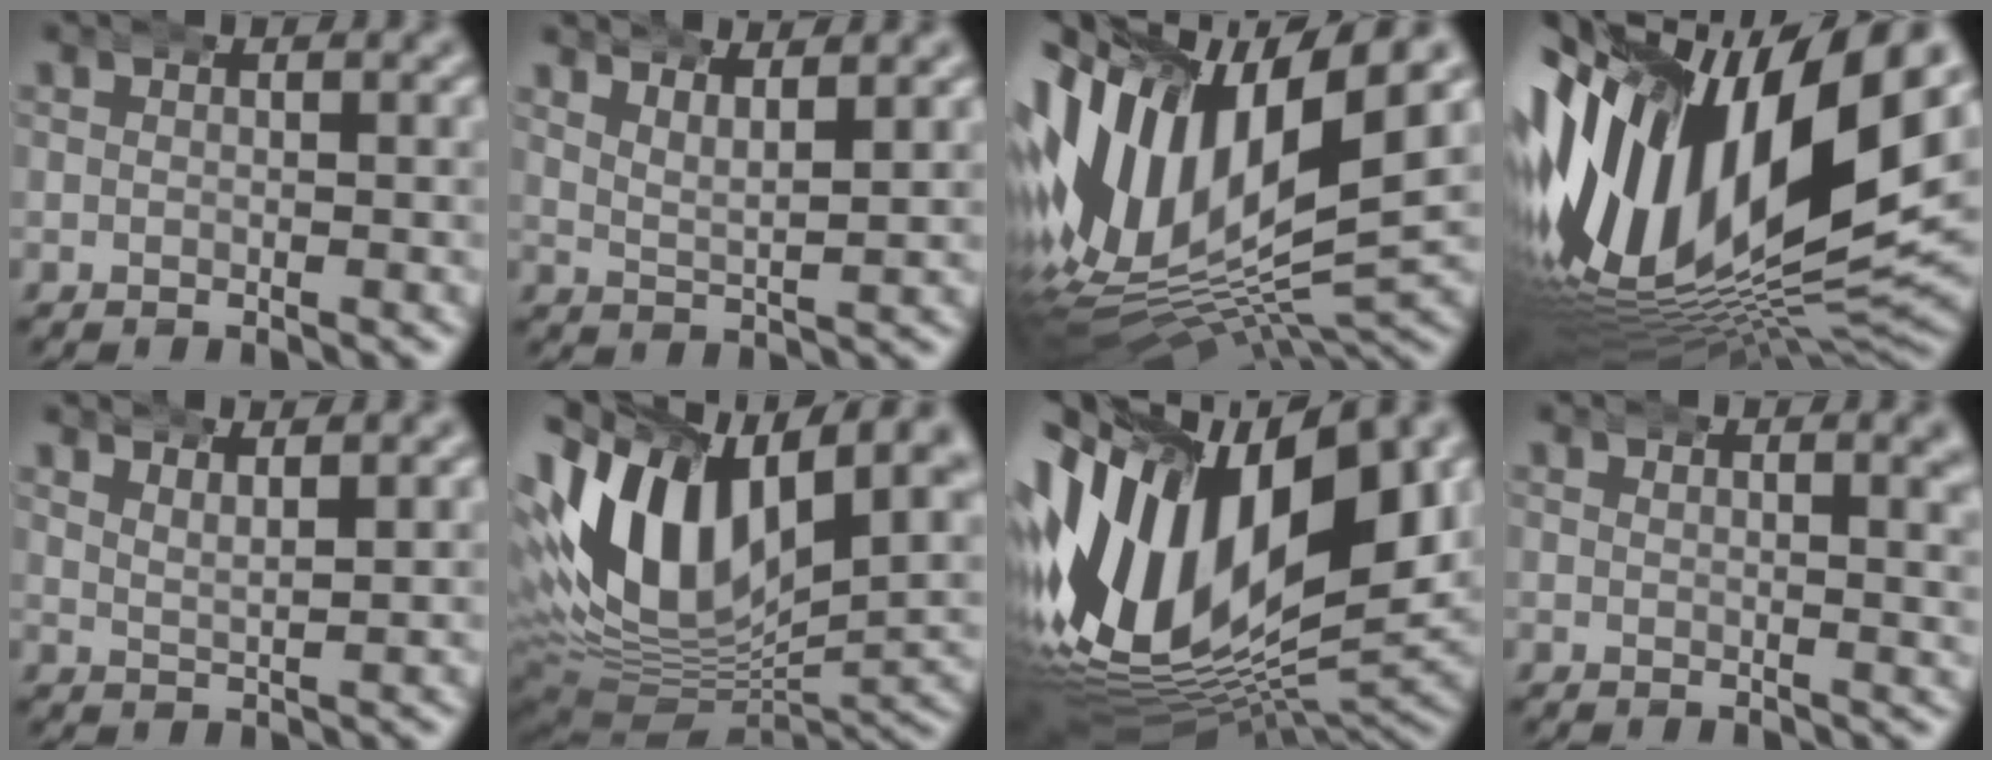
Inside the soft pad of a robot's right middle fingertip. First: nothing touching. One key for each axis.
{"total": 3.1, "fx": 2.9, "fy": 0.3, "fz": 1.0, "tx": -0.032, "ty": -0.005, "tz": 0.053}
{"total": 19.8, "fx": 0.6, "fy": 13.4, "fz": 14.7, "tx": -0.289, "ty": -0.033, "tz": 0.022}
{"total": 27.6, "fx": 0.7, "fy": 17.1, "fz": 21.7, "tx": -0.401, "ty": -0.019, "tz": 0.023}
{"total": 2.3, "fx": 2.2, "fy": -0.3, "fz": 0.4, "tx": -0.022, "ty": -0.009, "tz": 0.049}
{"total": 18.2, "fx": 2.0, "fy": 12.1, "fz": 13.4, "tx": -0.238, "ty": -0.017, "tz": 0.035}
{"total": 24.9, "fx": -0.2, "fy": 16.2, "fz": 18.9, "tx": -0.360, "ty": -0.030, "tz": 0.013}
{"total": 2.5, "fx": 1.7, "fy": 0.0, "fz": 1.9, "tx": -0.016, "ty": 0.000, "tz": 0.027}